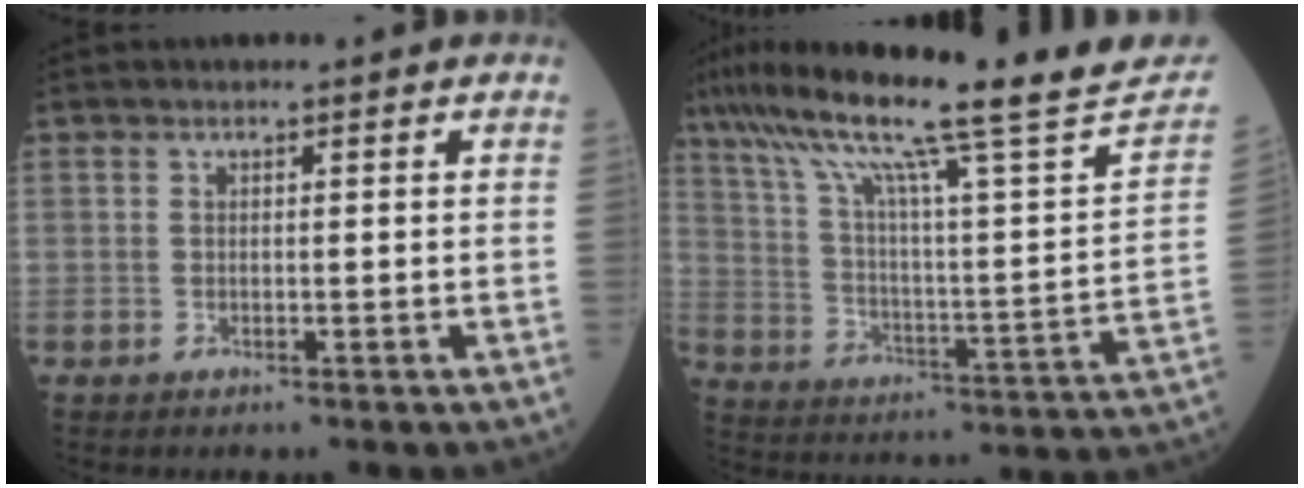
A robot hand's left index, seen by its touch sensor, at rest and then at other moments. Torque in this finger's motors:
{"motor_torque": [0.21, -1.53, 0.33, 0.21]}